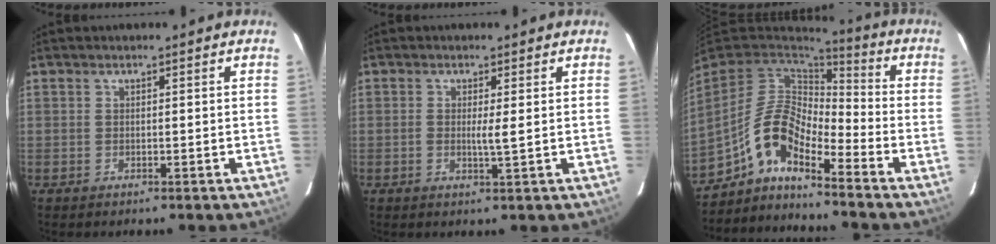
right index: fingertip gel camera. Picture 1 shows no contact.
{"total": 2.1, "force": [0.1, 0.0, 2.1], "torque": [-0.040, -0.003, 0.000]}
{"total": 11.5, "force": [-7.5, 3.3, 8.0], "torque": [-0.162, 0.028, -0.138]}